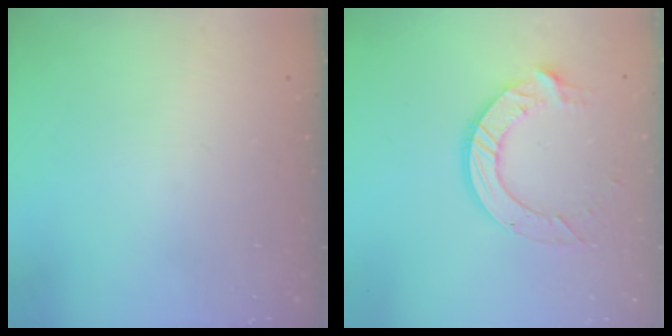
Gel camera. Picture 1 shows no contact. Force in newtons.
{"total": 11.3, "press": 11.2, "slide": 1.1}